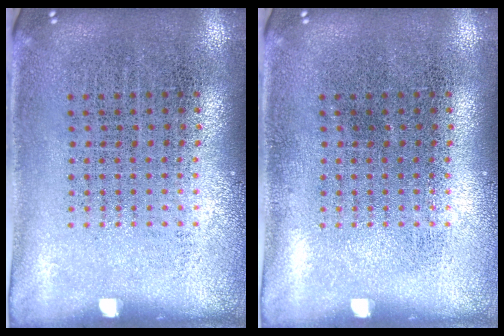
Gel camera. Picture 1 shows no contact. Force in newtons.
{"total": 0.0}